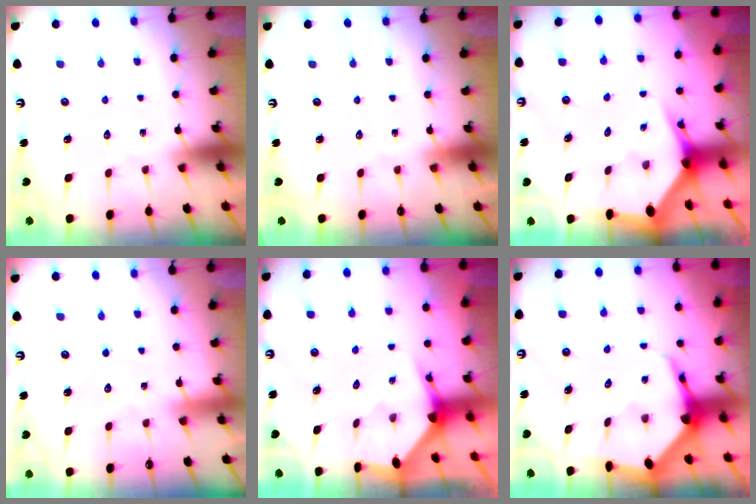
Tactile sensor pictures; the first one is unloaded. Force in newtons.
{"total": 0.0}
{"total": 3.7, "press": 3.6, "slide": 0.3}
{"total": 2.8, "press": 2.8, "slide": 0.3}
{"total": 3.0, "press": 3.0, "slide": 0.3}
{"total": 6.6, "press": 6.6, "slide": 0.9}